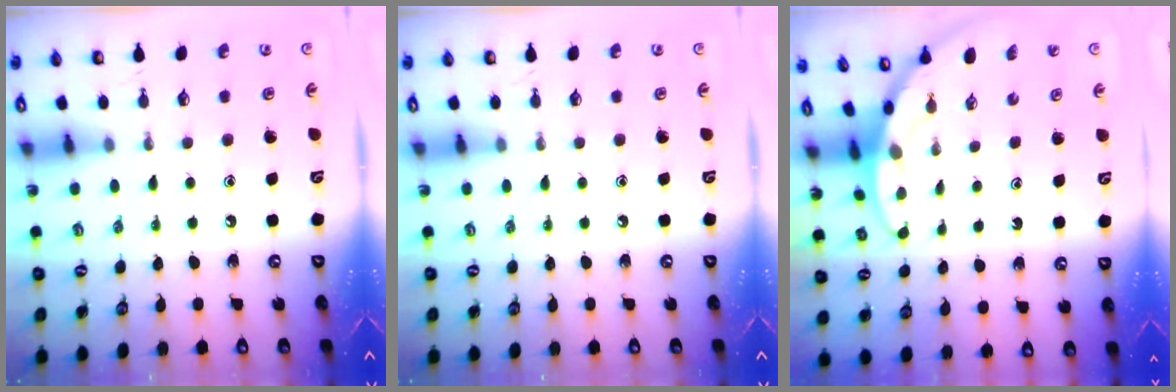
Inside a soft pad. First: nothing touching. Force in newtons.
{"total": 0.0}
{"total": 3.3, "press": 3.3, "slide": 0.1}